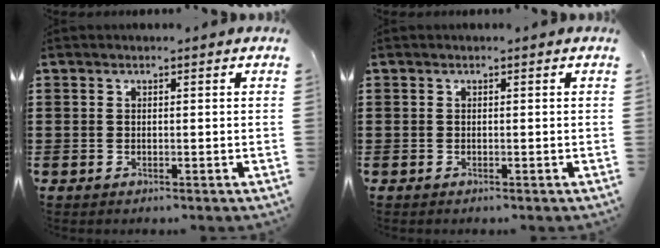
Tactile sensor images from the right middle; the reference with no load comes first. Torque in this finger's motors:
{"motor_torque": [0.04, -0.04, -0.01, 0.02]}